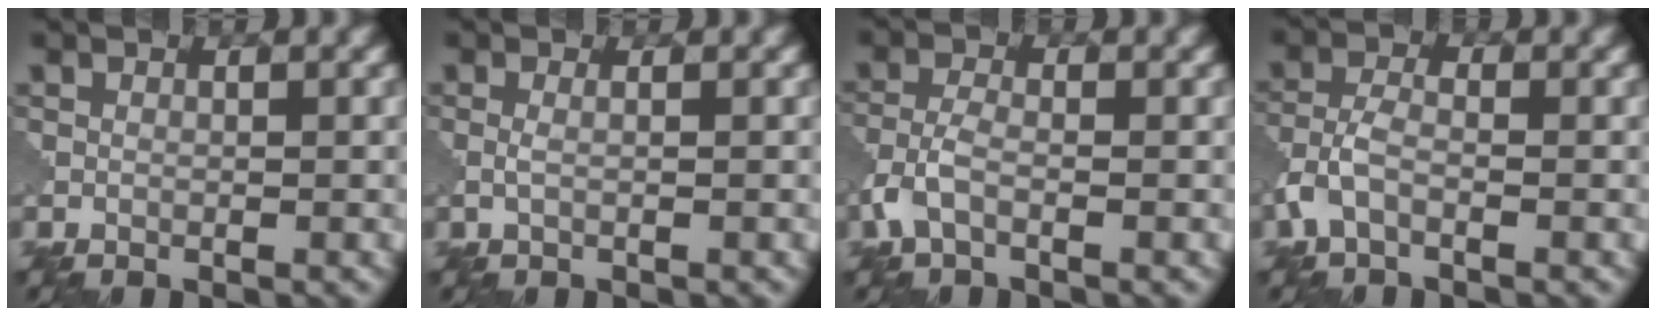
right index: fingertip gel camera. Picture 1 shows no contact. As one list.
[{"total": 1.0, "force": [0.1, 0.2, 0.9], "torque": [-0.022, -0.001, -0.004]}, {"total": 3.0, "force": [-1.4, 1.4, 2.3], "torque": [-0.059, 0.003, -0.038]}, {"total": 3.3, "force": [-1.4, 1.7, 2.5], "torque": [-0.061, 0.006, -0.041]}]